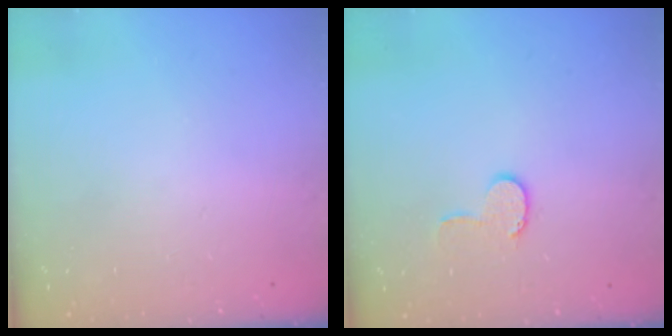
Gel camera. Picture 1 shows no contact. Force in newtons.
{"total": 6.9, "press": 6.8, "slide": 0.7}